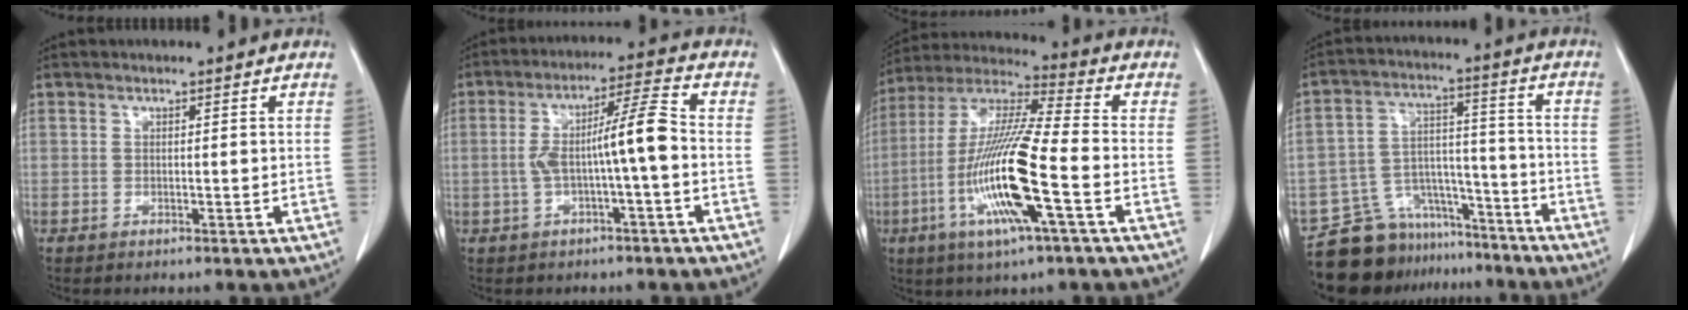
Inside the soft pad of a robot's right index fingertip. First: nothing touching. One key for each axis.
{"total": 8.1, "fx": -1.0, "fy": 0.3, "fz": 8.1, "tx": -0.146, "ty": 0.027, "tz": -0.018}
{"total": 17.0, "fx": -5.1, "fy": 0.9, "fz": 16.2, "tx": -0.333, "ty": -0.015, "tz": -0.100}
{"total": 13.4, "fx": -11.4, "fy": 6.5, "fz": 2.4, "tx": -0.035, "ty": 0.047, "tz": -0.187}